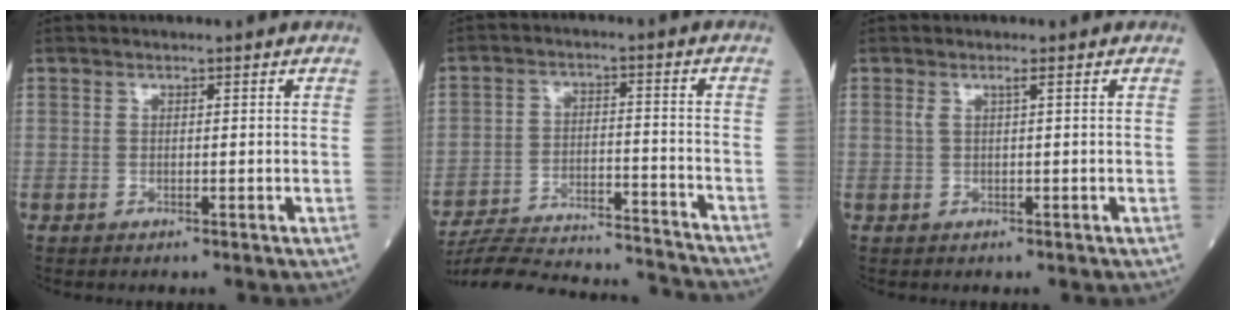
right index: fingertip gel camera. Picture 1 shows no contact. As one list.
[{"total": 20.4, "force": [-19.7, 1.4, 5.2], "torque": [-0.109, -0.010, -0.286]}, {"total": 1.0, "force": [0.4, -0.2, 0.9], "torque": [-0.023, 0.006, 0.008]}]